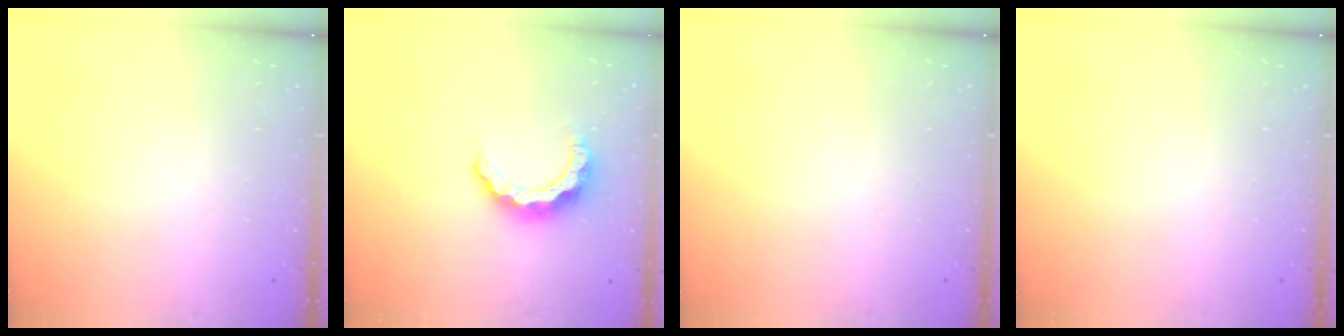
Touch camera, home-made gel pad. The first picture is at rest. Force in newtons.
{"total": 7.7, "press": 7.7, "slide": 0.5}
{"total": 0.0}
{"total": 0.0}